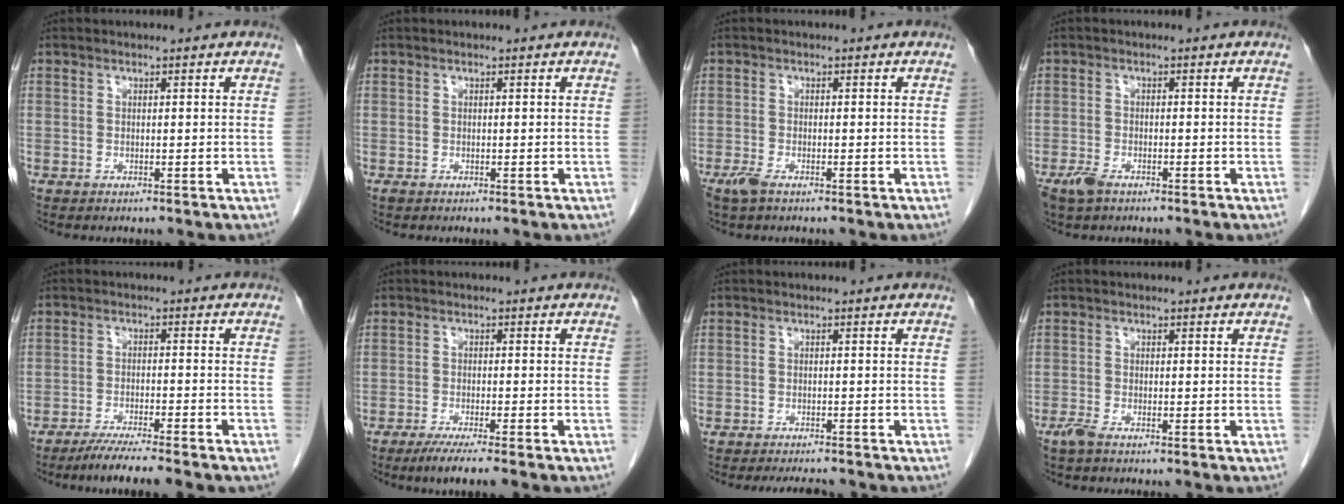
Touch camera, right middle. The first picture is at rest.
{"total": 0.0}
{"total": 2.3, "force": [-1.5, 0.7, 1.6], "torque": [-0.040, -0.006, -0.028]}
{"total": 3.2, "force": [-2.2, 1.3, 2.0], "torque": [-0.045, -0.005, -0.035]}
{"total": 7.6, "force": [-6.3, -0.4, 4.2], "torque": [-0.059, -0.019, -0.100]}
{"total": 5.5, "force": [-4.0, -0.5, 3.6], "torque": [-0.054, -0.013, -0.067]}
{"total": 4.2, "force": [-3.9, 0.6, 1.4], "torque": [-0.017, -0.008, -0.055]}
{"total": 1.6, "force": [-1.2, 0.2, 1.0], "torque": [-0.029, -0.005, -0.026]}